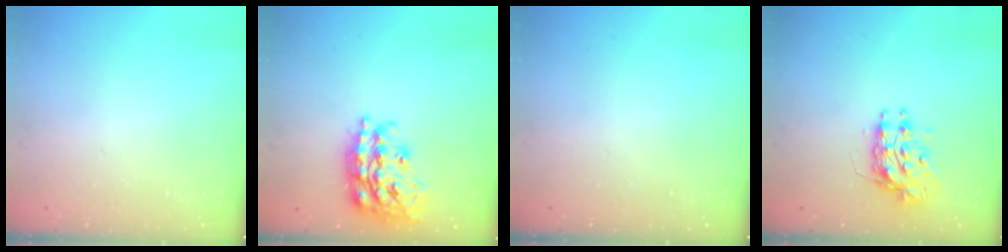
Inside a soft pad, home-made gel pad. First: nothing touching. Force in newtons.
{"total": 22.0, "press": 21.9, "slide": 1.4}
{"total": 0.0}
{"total": 9.3, "press": 9.2, "slide": 0.6}